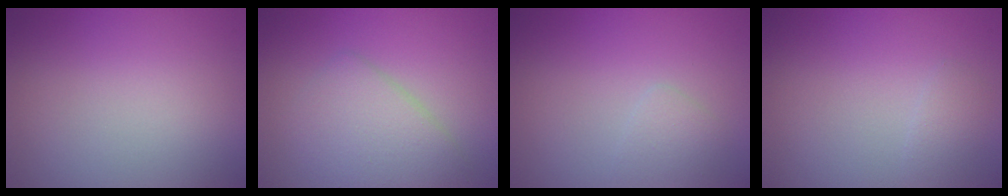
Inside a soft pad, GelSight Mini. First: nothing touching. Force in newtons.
{"total": 3.5, "press": 3.5, "slide": 0.3}
{"total": 1.2, "press": 1.2, "slide": 0.1}
{"total": 0.9, "press": 0.9, "slide": 0.0}